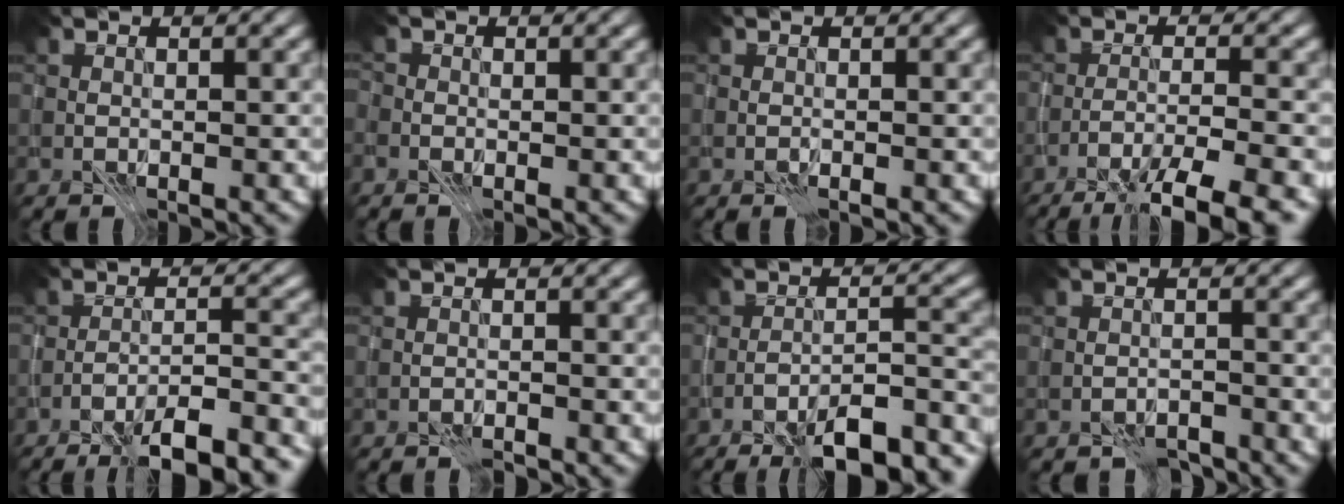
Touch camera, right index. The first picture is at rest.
{"total": 0.8, "force": [-0.6, 0.5, 0.2], "torque": [-0.005, 0.004, -0.011]}
{"total": 0.0}
{"total": 7.2, "force": [-4.8, 1.4, 5.2], "torque": [-0.080, 0.002, -0.072]}
{"total": 10.4, "force": [-8.3, 2.3, 5.9], "torque": [-0.082, -0.001, -0.104]}
{"total": 0.6, "force": [-0.6, 0.1, 0.1], "torque": [0.000, 0.003, -0.012]}
{"total": 12.0, "force": [-9.4, 3.2, 6.7], "torque": [-0.089, 0.004, -0.117]}
{"total": 2.1, "force": [-1.9, 0.7, 0.4], "torque": [-0.002, 0.003, -0.034]}